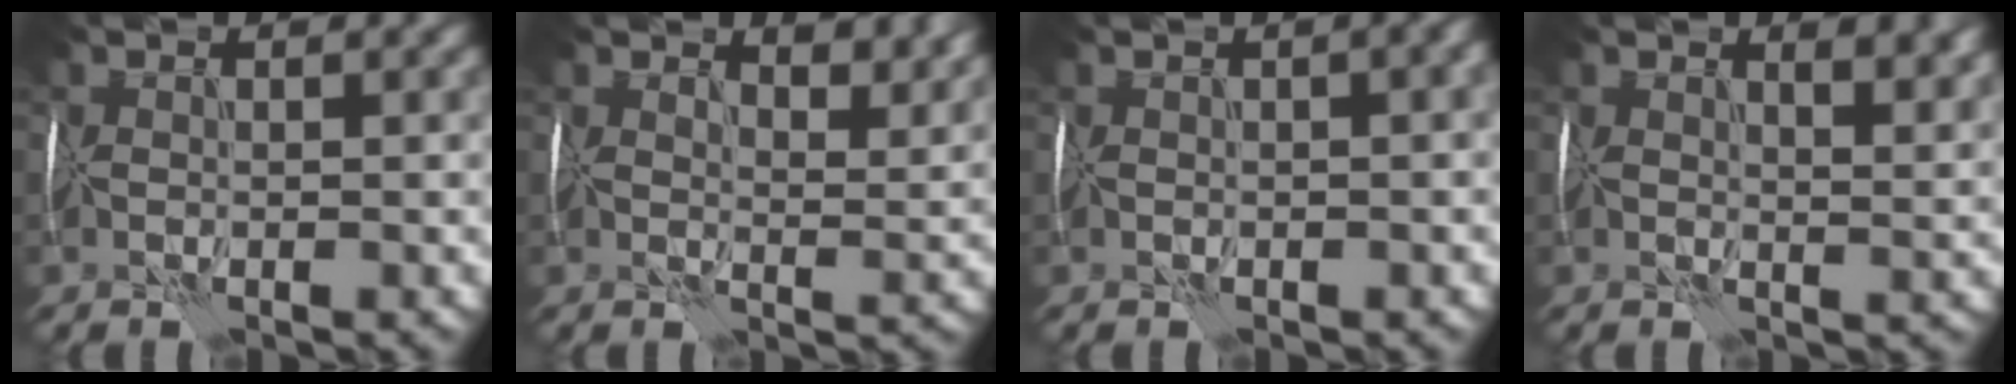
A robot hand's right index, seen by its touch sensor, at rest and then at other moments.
{"total": 5.4, "force": [3.9, 2.2, 3.0], "torque": [-0.039, 0.002, 0.044]}
{"total": 5.5, "force": [1.4, 2.6, 4.6], "torque": [-0.032, 0.028, 0.013]}
{"total": 5.6, "force": [2.9, 2.4, 4.2], "torque": [-0.029, 0.014, 0.034]}